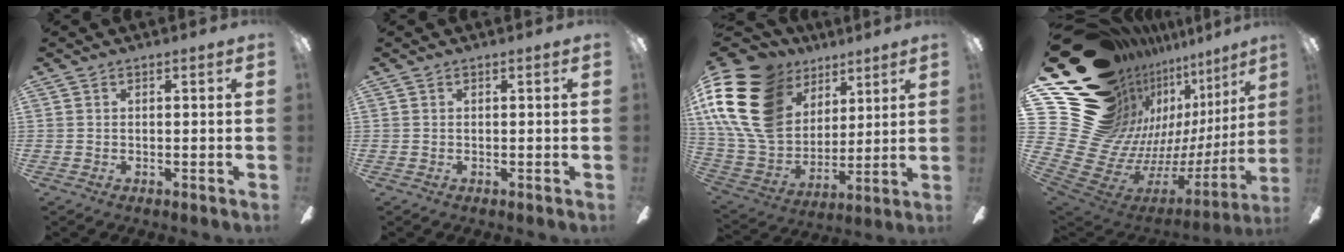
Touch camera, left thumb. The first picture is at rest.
{"total": 0.0}
{"total": 23.7, "force": [10.6, 16.7, 13.1], "torque": [-0.303, -0.041, 0.202]}
{"total": 24.5, "force": [11.5, 15.8, 14.7], "torque": [-0.266, -0.147, 0.282]}